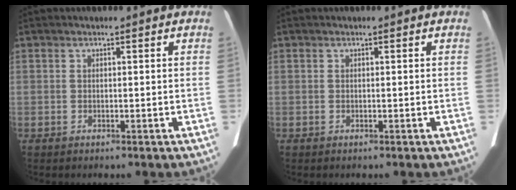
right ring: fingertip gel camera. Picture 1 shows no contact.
{"total": 0.0}